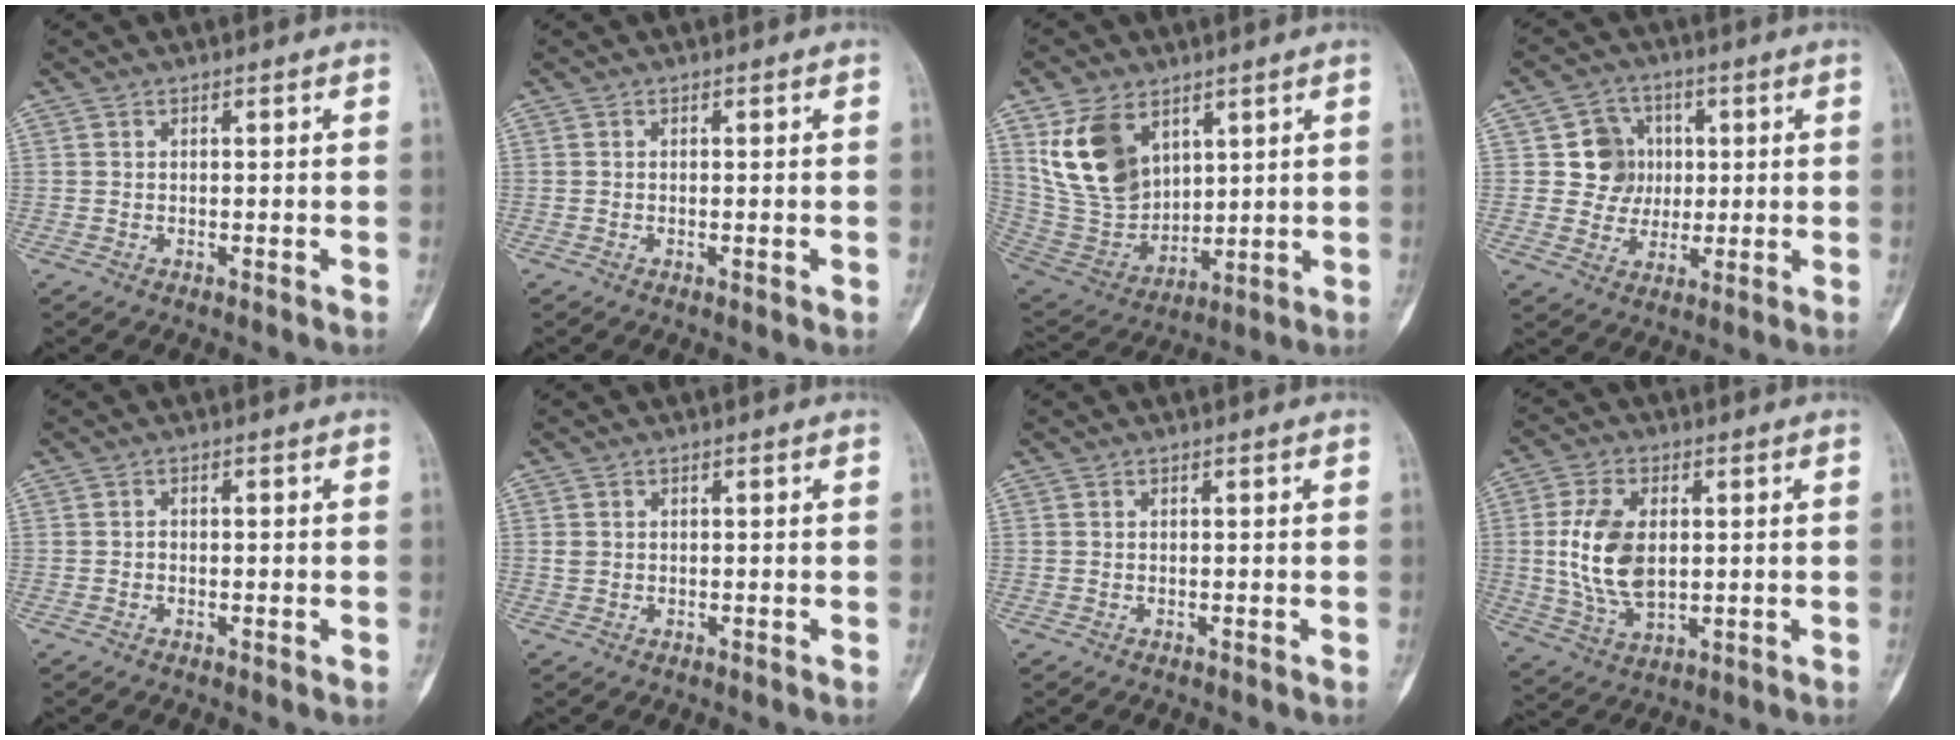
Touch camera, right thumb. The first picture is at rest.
{"total": 0.9, "force": [-0.2, 0.3, 0.8], "torque": [-0.009, -0.002, -0.002]}
{"total": 15.2, "force": [6.8, 10.1, 9.1], "torque": [-0.148, -0.033, 0.156]}
{"total": 8.0, "force": [1.2, 7.6, 2.2], "torque": [0.011, 0.008, 0.020]}
{"total": 1.0, "force": [-0.2, 0.5, 0.8], "torque": [-0.008, 0.000, -0.005]}
{"total": 1.0, "force": [0.1, 0.9, 0.5], "torque": [-0.008, 0.003, 0.006]}
{"total": 0.0}
{"total": 12.3, "force": [0.9, 7.3, 9.8], "torque": [-0.188, -0.007, 0.025]}